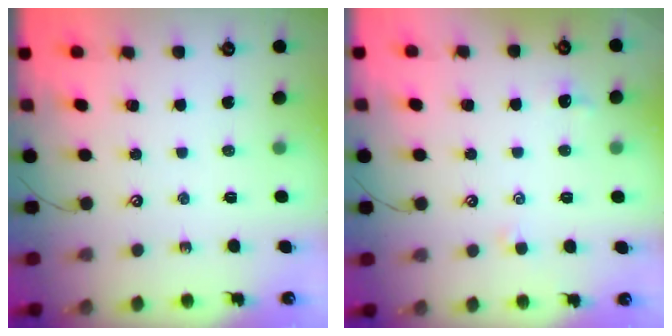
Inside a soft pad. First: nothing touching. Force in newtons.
{"total": 1.1, "press": 1.0, "slide": 0.5}